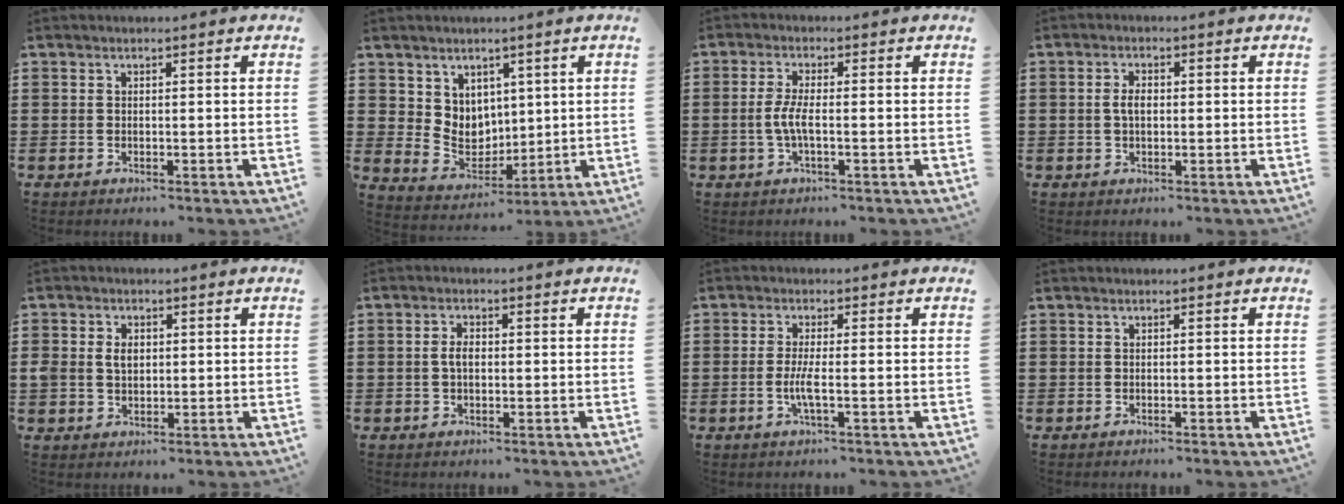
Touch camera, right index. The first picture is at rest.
{"total": 6.0, "force": [3.5, 4.9, 0.7], "torque": [-0.035, -0.014, 0.068]}
{"total": 3.8, "force": [-0.8, 0.7, 3.7], "torque": [-0.088, -0.007, -0.023]}
{"total": 2.5, "force": [0.0, 1.3, 2.2], "torque": [-0.044, 0.005, -0.001]}
{"total": 3.0, "force": [0.4, 2.2, 2.0], "torque": [-0.043, 0.010, 0.006]}
{"total": 2.4, "force": [-0.1, 1.2, 2.1], "torque": [-0.041, 0.005, -0.003]}
{"total": 3.3, "force": [-0.8, 0.2, 3.1], "torque": [-0.070, -0.010, -0.020]}
{"total": 0.0}